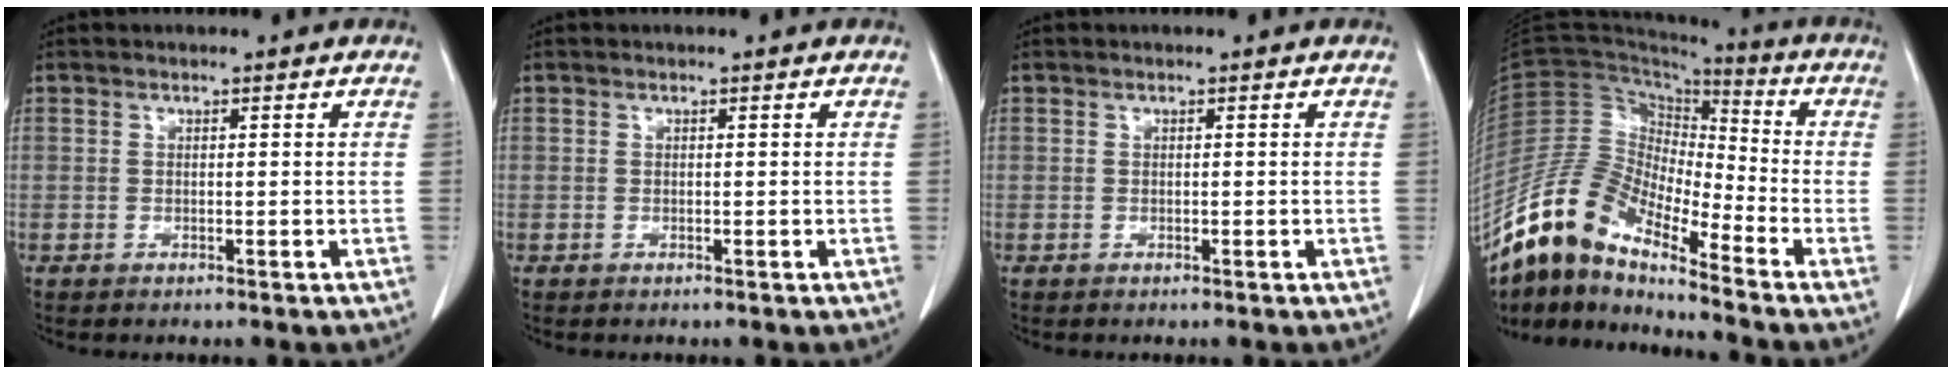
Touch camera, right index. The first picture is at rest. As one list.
[{"total": 0.0}, {"total": 0.0}, {"total": 13.9, "force": [-11.4, 3.6, 7.2], "torque": [-0.154, 0.029, -0.222]}]